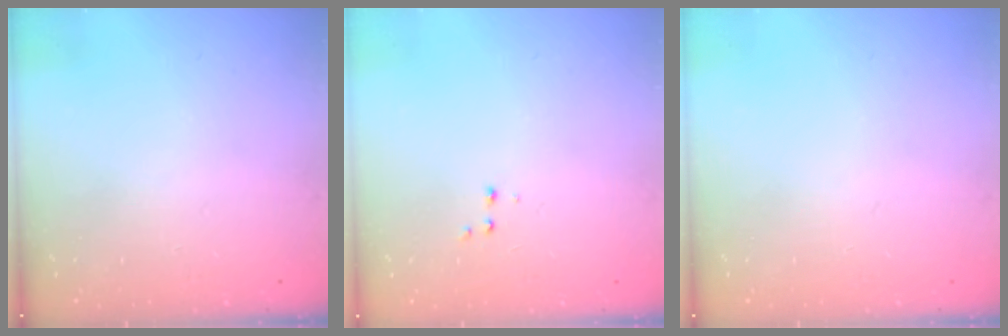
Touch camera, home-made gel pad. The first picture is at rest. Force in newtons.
{"total": 2.6, "press": 2.5, "slide": 0.6}
{"total": 0.0}